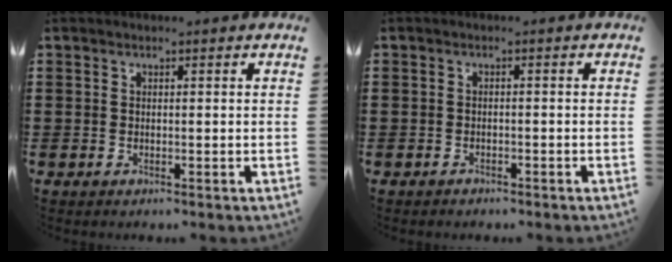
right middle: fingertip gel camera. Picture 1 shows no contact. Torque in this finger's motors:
{"motor_torque": [-0.95, 0.82, -0.62, -0.21]}